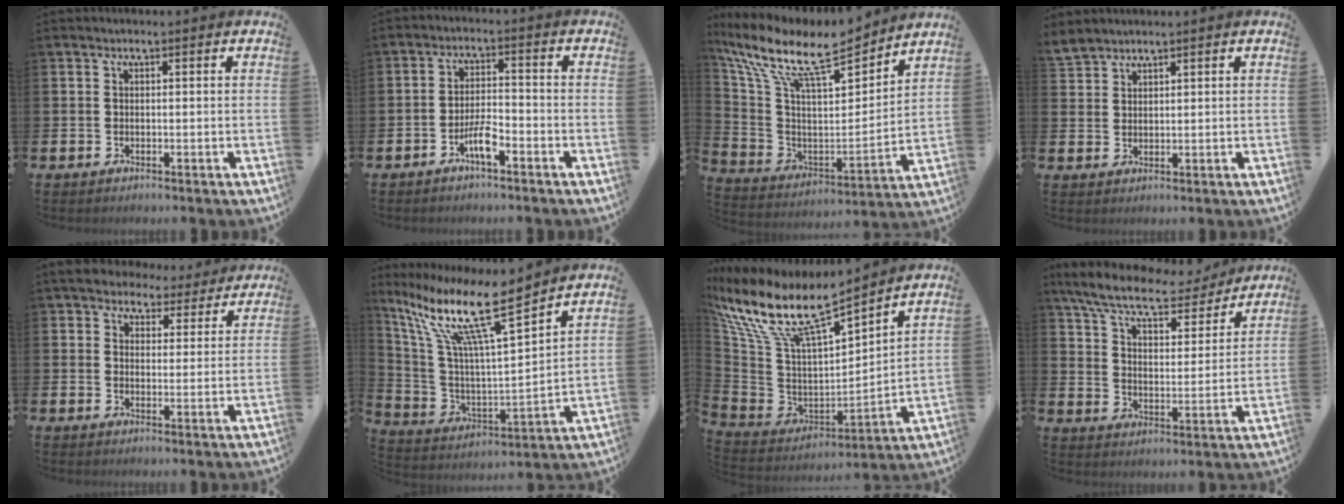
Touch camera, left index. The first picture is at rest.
{"total": 3.8, "force": [-2.3, 0.8, 2.9], "torque": [-0.058, 0.006, -0.045]}
{"total": 11.8, "force": [9.6, 3.0, 6.1], "torque": [-0.158, -0.066, 0.163]}
{"total": 2.9, "force": [2.8, 0.3, -0.2], "torque": [0.001, -0.012, 0.054]}
{"total": 5.4, "force": [4.8, 2.4, 1.0], "torque": [-0.037, -0.021, 0.085]}
{"total": 14.3, "force": [10.0, 2.2, 10.0], "torque": [-0.233, -0.056, 0.161]}
{"total": 11.2, "force": [9.0, 2.5, 6.2], "torque": [-0.155, -0.072, 0.155]}
{"total": 8.8, "force": [7.9, 1.8, 3.6], "torque": [-0.095, -0.050, 0.133]}